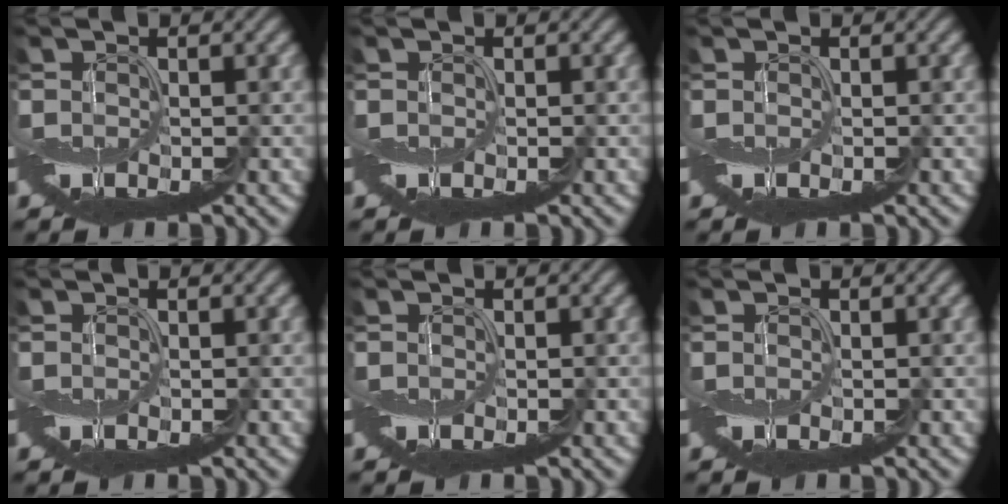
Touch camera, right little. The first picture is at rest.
{"total": 0.0}
{"total": 0.0}
{"total": 0.0}
{"total": 0.0}
{"total": 0.0}